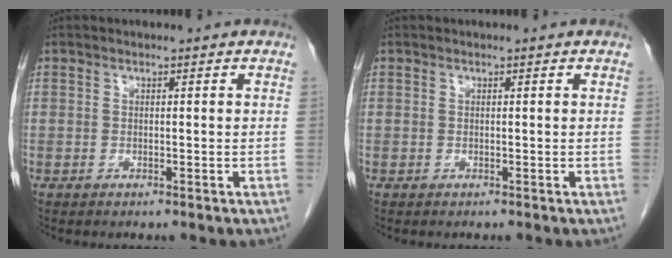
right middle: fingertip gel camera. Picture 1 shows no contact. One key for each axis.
{"total": 0.0}